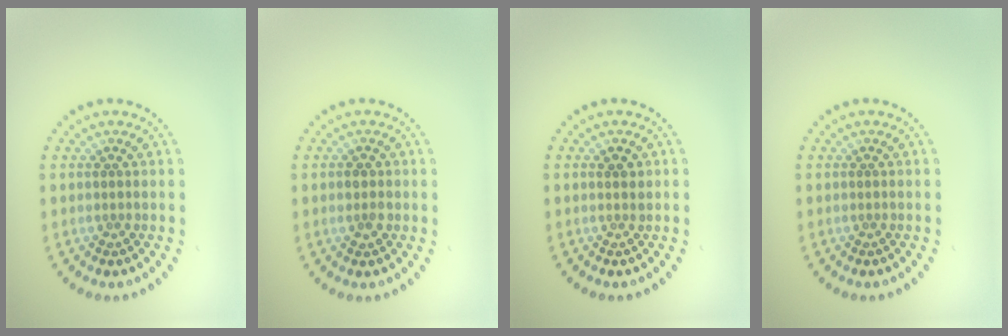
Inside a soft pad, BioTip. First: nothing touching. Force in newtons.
{"total": 1.5, "press": 1.5, "slide": 0.2}
{"total": 1.1, "press": 1.0, "slide": 0.5}
{"total": 0.0}